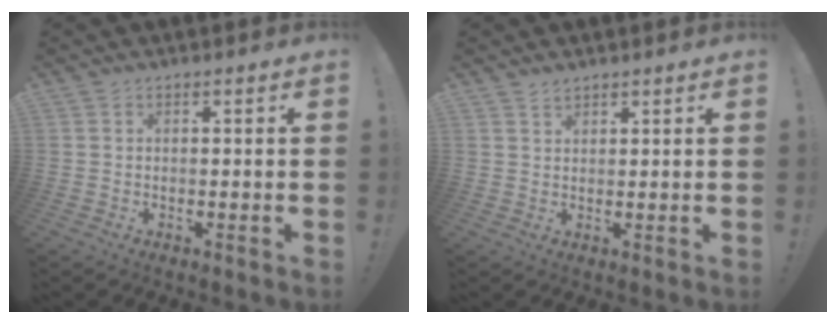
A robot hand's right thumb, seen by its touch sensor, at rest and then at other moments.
{"total": 1.9, "force": [1.7, 0.7, 0.5], "torque": [0.003, -0.014, 0.030]}